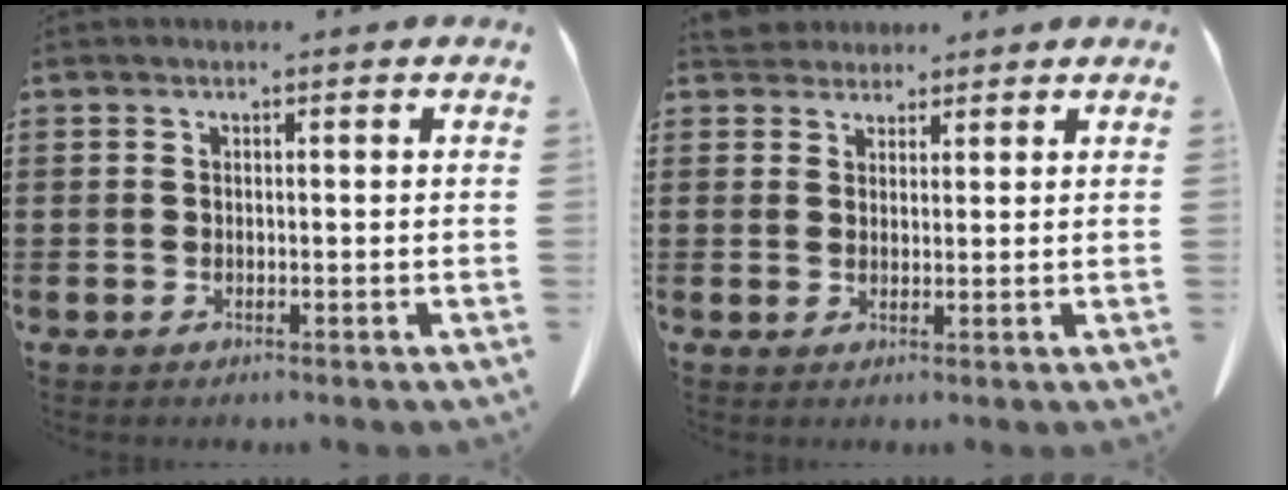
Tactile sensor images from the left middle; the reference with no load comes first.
{"total": 3.4, "force": [3.2, 1.0, 0.3], "torque": [-0.016, -0.004, 0.065]}